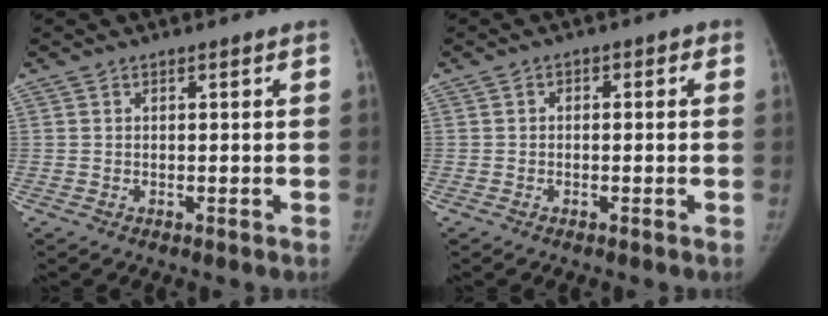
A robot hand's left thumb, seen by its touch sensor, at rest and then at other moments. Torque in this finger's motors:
{"motor_torque": [-0.37, 0.15, 0.06, 0.44, -0.02]}